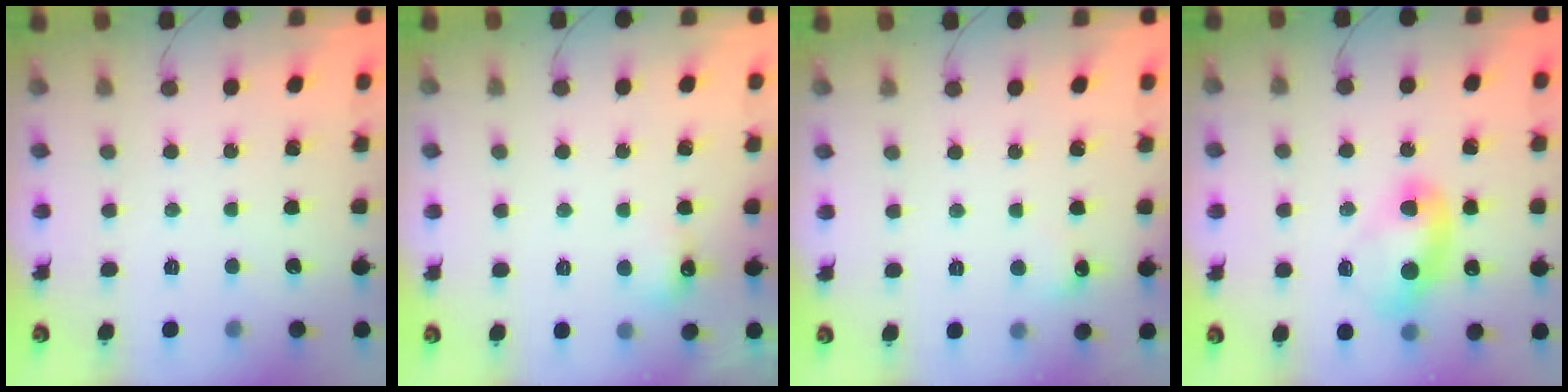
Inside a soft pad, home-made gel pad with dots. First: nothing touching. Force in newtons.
{"total": 4.8, "press": 4.7, "slide": 1.1}
{"total": 4.8, "press": 4.6, "slide": 1.4}
{"total": 10.2, "press": 10.2, "slide": 0.6}